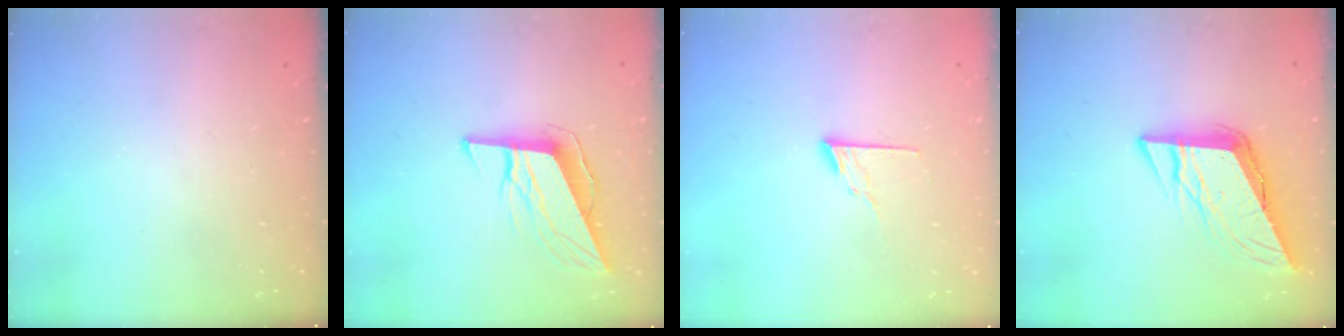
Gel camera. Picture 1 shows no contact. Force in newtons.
{"total": 10.7, "press": 10.2, "slide": 3.3}
{"total": 7.4, "press": 7.4, "slide": 0.6}
{"total": 10.4, "press": 10.2, "slide": 1.7}